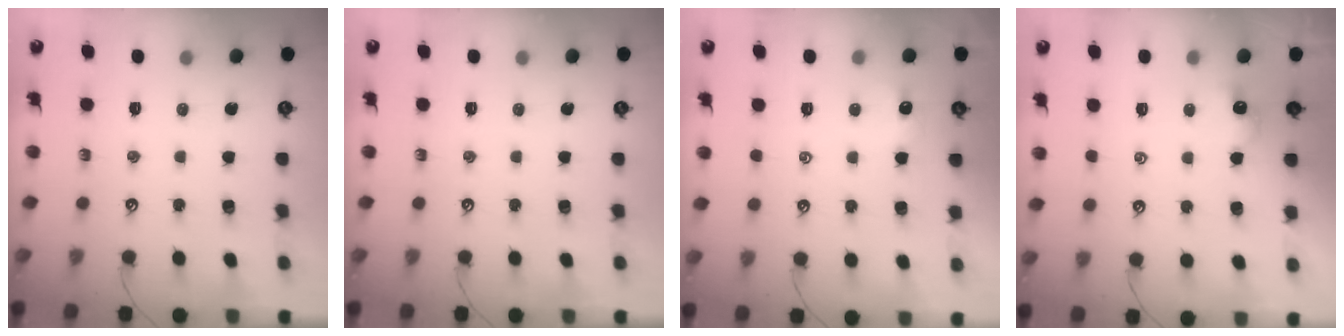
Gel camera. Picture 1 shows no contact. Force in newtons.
{"total": 0.0}
{"total": 1.3, "press": 1.1, "slide": 0.6}
{"total": 2.1, "press": 2.1, "slide": 0.3}